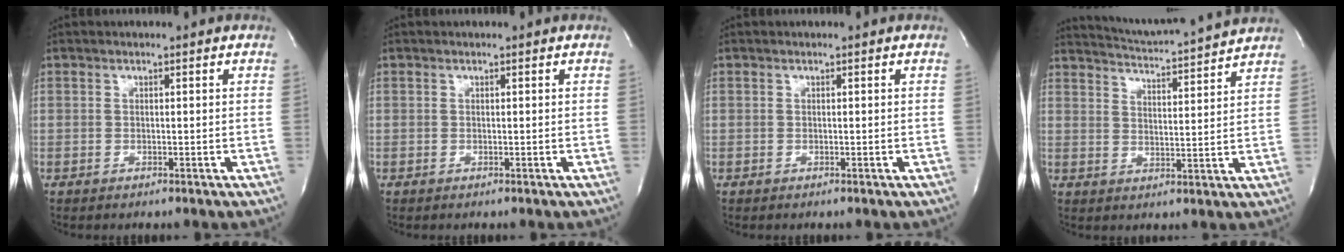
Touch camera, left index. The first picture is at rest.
{"total": 0.0}
{"total": 0.0}
{"total": 12.7, "force": [12.2, -0.7, 3.4], "torque": [-0.067, -0.001, 0.175]}